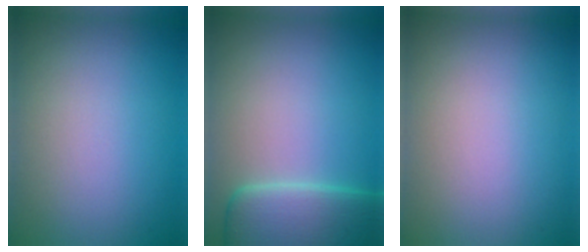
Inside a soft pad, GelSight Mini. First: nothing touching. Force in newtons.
{"total": 5.1, "press": 4.7, "slide": 1.9}
{"total": 0.0}